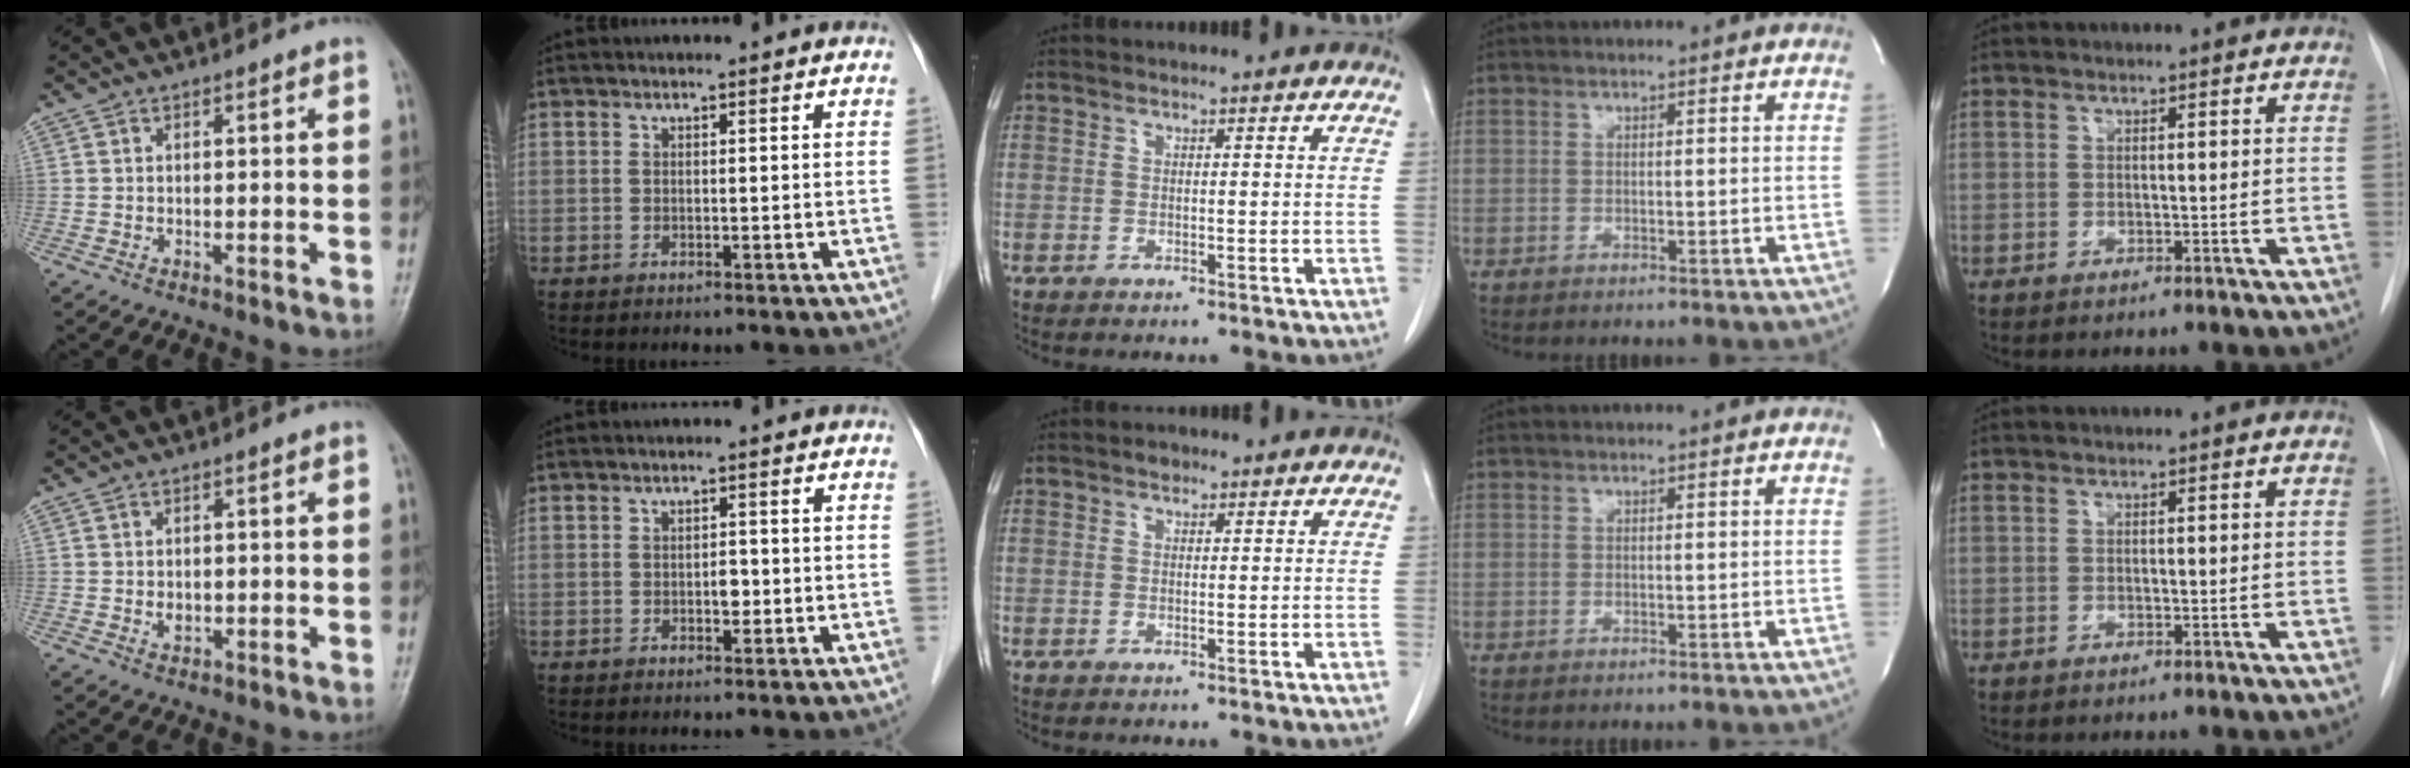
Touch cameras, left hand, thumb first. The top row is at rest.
{"thumb": {"total": 1.7, "force": [0.0, 1.3, 1.1], "torque": [-0.014, -0.002, 0.005]}, "index": {"total": 1.5, "force": [-0.3, 0.9, 1.2], "torque": [-0.017, 0.002, -0.005]}, "middle": {"total": 0.9, "force": [0.7, 0.6, 0.3], "torque": [-0.008, 0.001, 0.008]}}